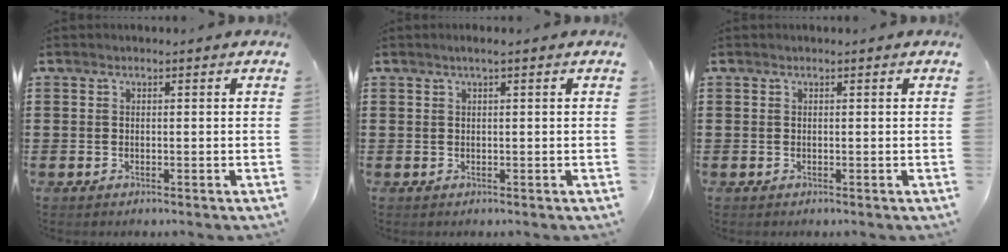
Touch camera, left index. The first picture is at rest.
{"total": 0.9, "force": [0.4, 0.0, 0.8], "torque": [-0.014, 0.000, 0.006]}
{"total": 0.0}